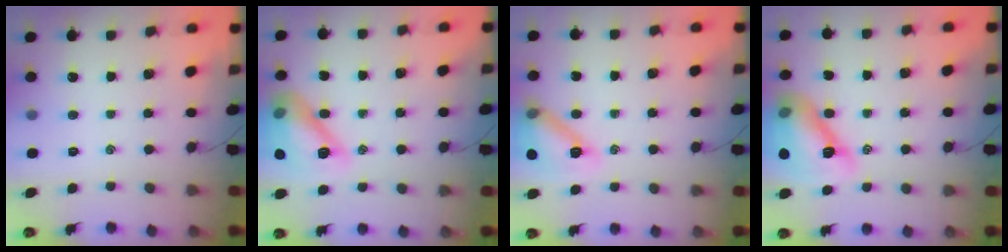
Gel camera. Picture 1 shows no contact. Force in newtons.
{"total": 15.1, "press": 14.9, "slide": 2.1}
{"total": 14.5, "press": 14.4, "slide": 1.7}
{"total": 15.4, "press": 14.9, "slide": 3.6}